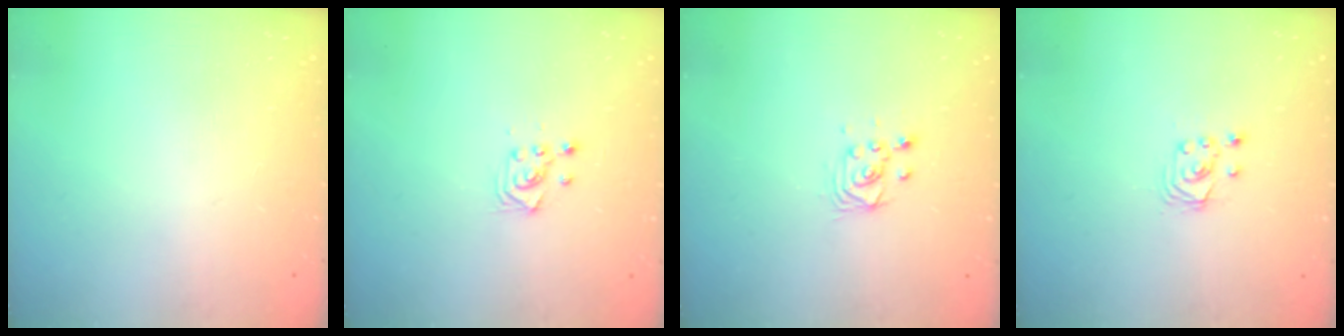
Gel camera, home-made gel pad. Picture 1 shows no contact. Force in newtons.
{"total": 3.0, "press": 2.9, "slide": 0.8}
{"total": 3.3, "press": 3.3, "slide": 0.4}
{"total": 2.5, "press": 2.5, "slide": 0.3}